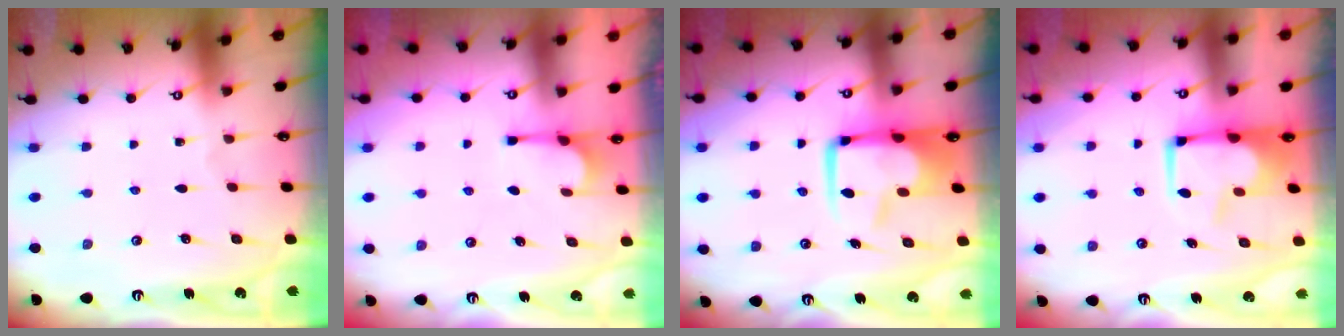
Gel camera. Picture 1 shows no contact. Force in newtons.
{"total": 3.9, "press": 3.8, "slide": 0.8}
{"total": 10.6, "press": 10.4, "slide": 2.0}
{"total": 5.9, "press": 5.8, "slide": 1.1}